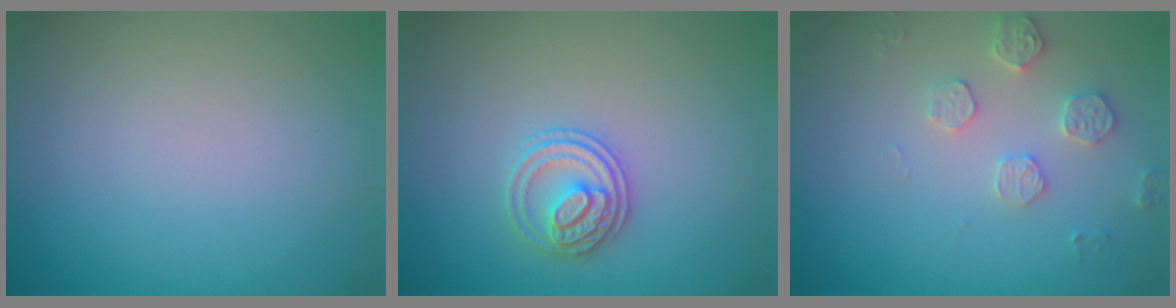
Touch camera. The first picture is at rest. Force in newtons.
{"total": 2.7, "press": 2.7, "slide": 0.6}
{"total": 2.5, "press": 2.5, "slide": 0.5}